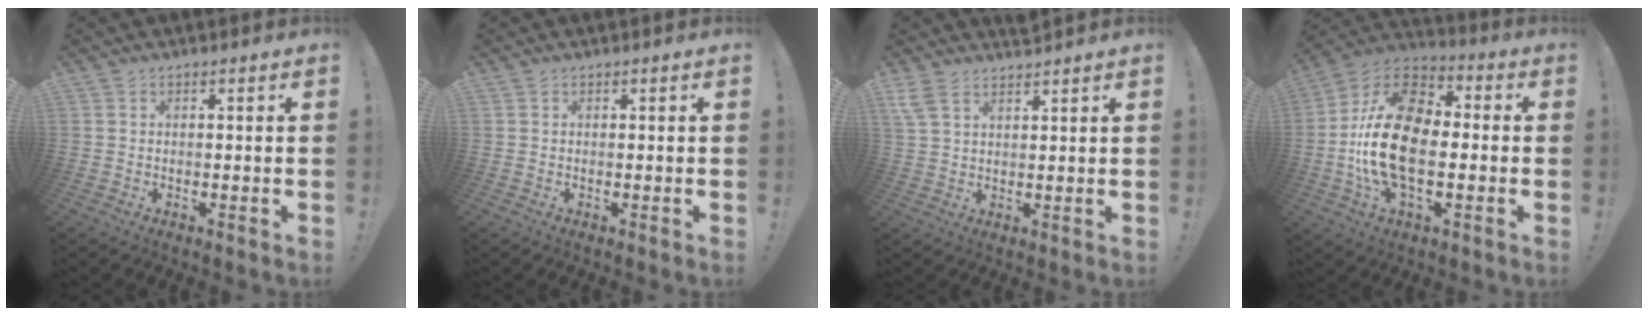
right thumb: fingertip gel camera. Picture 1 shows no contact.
{"total": 0.0}
{"total": 3.6, "force": [3.0, 0.9, 1.8], "torque": [-0.043, -0.007, 0.060]}
{"total": 21.6, "force": [-2.6, 12.7, 17.3], "torque": [-0.314, 0.021, -0.040]}